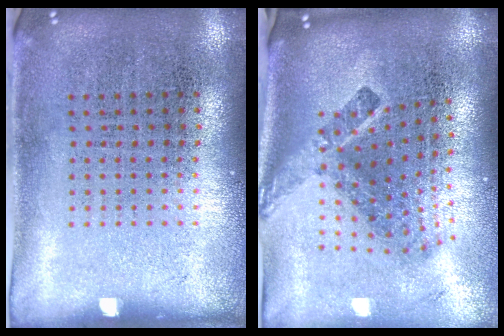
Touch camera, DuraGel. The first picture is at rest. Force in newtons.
{"total": 2.6, "press": 1.6, "slide": 2.0}